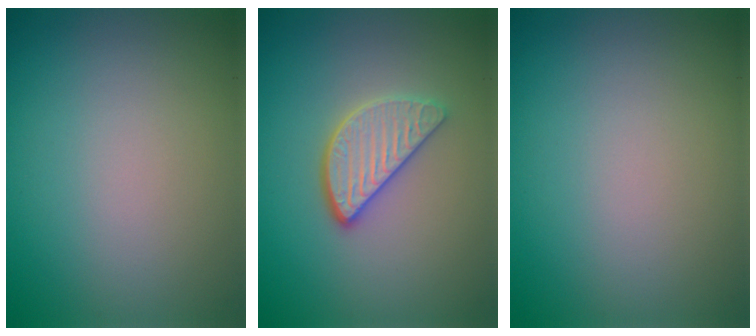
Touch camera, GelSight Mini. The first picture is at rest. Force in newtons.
{"total": 3.5, "press": 2.9, "slide": 2.0}
{"total": 0.0}